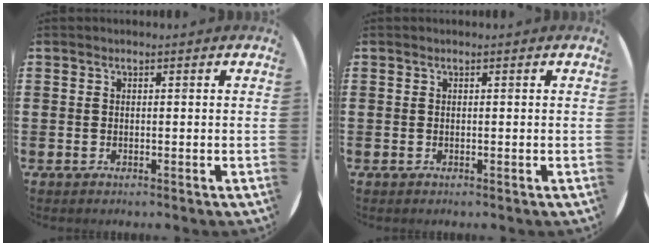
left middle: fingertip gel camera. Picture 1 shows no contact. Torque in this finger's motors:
{"motor_torque": [0.17, -0.06, -0.03, -0.01]}